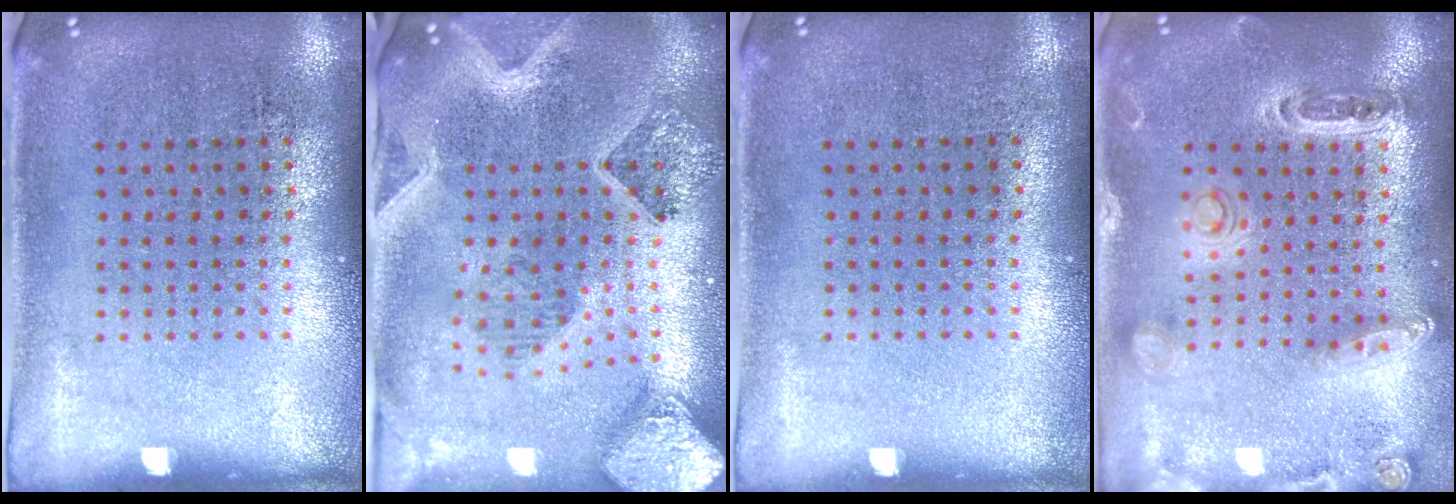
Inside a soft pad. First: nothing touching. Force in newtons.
{"total": 3.3, "press": 2.7, "slide": 1.9}
{"total": 0.0}
{"total": 1.3, "press": 1.2, "slide": 0.2}